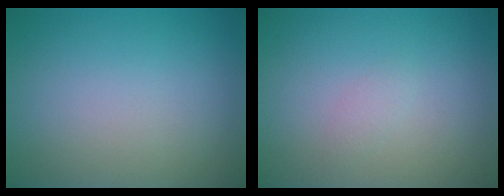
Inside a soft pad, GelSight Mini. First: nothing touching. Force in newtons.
{"total": 0.7, "press": 0.7, "slide": 0.1}